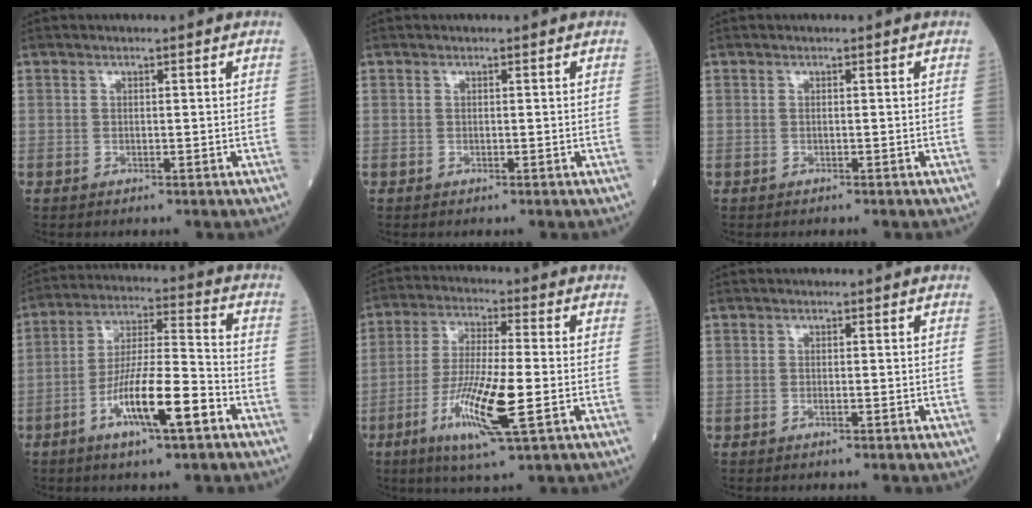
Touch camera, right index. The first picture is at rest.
{"total": 0.0}
{"total": 0.0}
{"total": 12.3, "force": [-5.7, 1.5, 10.8], "torque": [-0.197, -0.003, -0.103]}
{"total": 12.7, "force": [-4.0, 1.1, 12.0], "torque": [-0.236, -0.020, -0.075]}
{"total": 0.5, "force": [-0.2, 0.0, 0.5], "torque": [-0.011, -0.001, -0.003]}